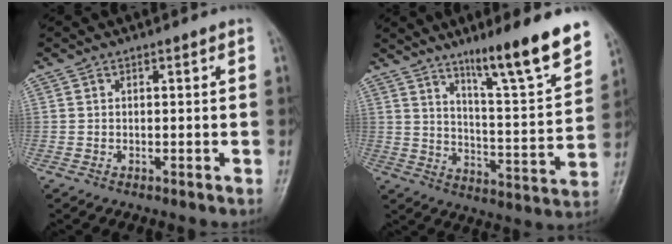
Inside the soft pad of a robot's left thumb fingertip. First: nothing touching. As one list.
[{"total": 16.2, "force": [11.4, 1.3, 11.5], "torque": [-0.156, -0.072, 0.179]}]